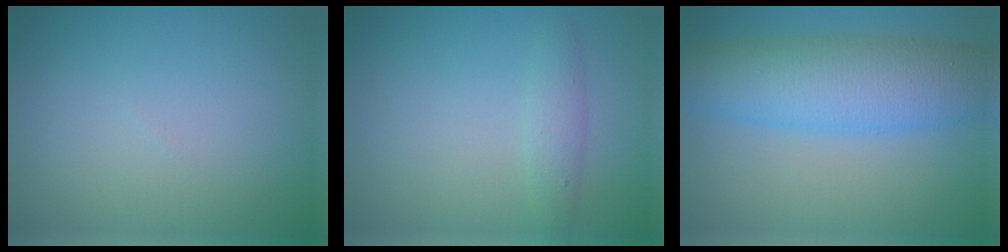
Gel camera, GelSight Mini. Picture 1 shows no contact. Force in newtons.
{"total": 1.6, "press": 1.6, "slide": 0.0}
{"total": 8.0, "press": 8.0, "slide": 0.2}